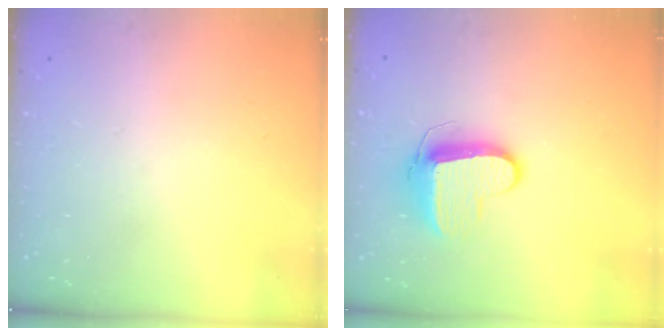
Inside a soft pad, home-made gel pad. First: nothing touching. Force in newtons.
{"total": 9.6, "press": 9.6, "slide": 0.8}